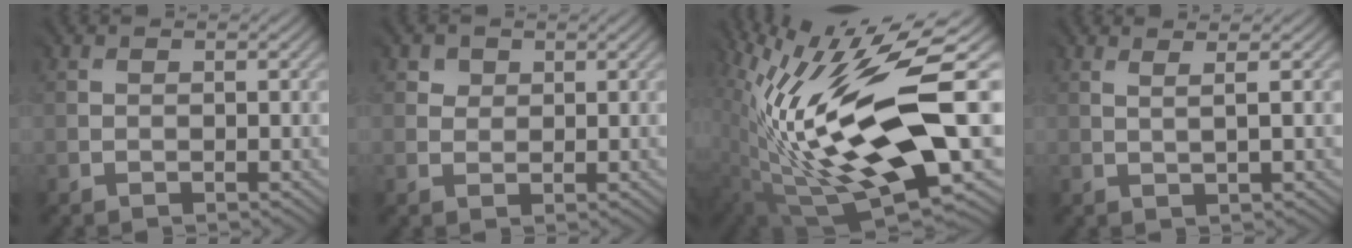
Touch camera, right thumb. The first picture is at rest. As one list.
[{"total": 1.5, "force": [0.9, 1.1, -0.4], "torque": [0.010, -0.003, 0.017]}, {"total": 18.4, "force": [0.9, 6.2, 17.3], "torque": [-0.336, 0.007, 0.022]}, {"total": 1.2, "force": [0.6, -0.2, 1.0], "torque": [-0.003, 0.002, 0.003]}]